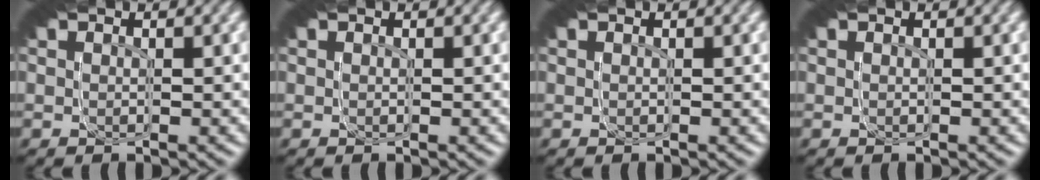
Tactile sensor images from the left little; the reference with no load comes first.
{"total": 0.0}
{"total": 0.0}
{"total": 0.0}